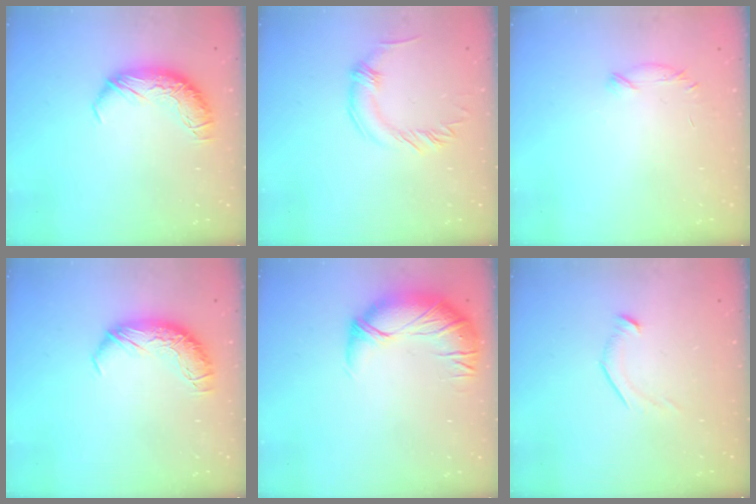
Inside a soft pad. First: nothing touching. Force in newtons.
{"total": 0.8, "press": 0.8, "slide": 0.0}
{"total": 6.6, "press": 6.6, "slide": 1.0}
{"total": 0.0}
{"total": 2.8, "press": 1.3, "slide": 2.4}
{"total": 5.6, "press": 5.5, "slide": 1.2}